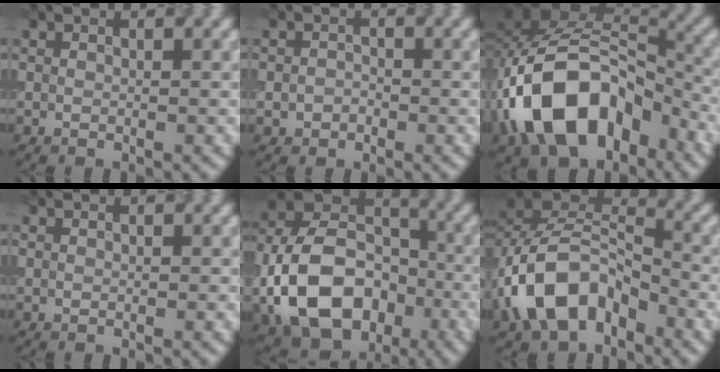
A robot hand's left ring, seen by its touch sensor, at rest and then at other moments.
{"total": 1.4, "force": [-0.4, 1.2, 0.7], "torque": [-0.006, -0.002, -0.011]}
{"total": 12.8, "force": [-5.4, 8.0, 8.5], "torque": [-0.142, 0.012, -0.102]}
{"total": 0.0}
{"total": 12.9, "force": [-4.0, 8.9, 8.4], "torque": [-0.171, -0.003, -0.081]}
{"total": 8.8, "force": [-4.0, 5.3, 5.8], "torque": [-0.106, 0.008, -0.079]}